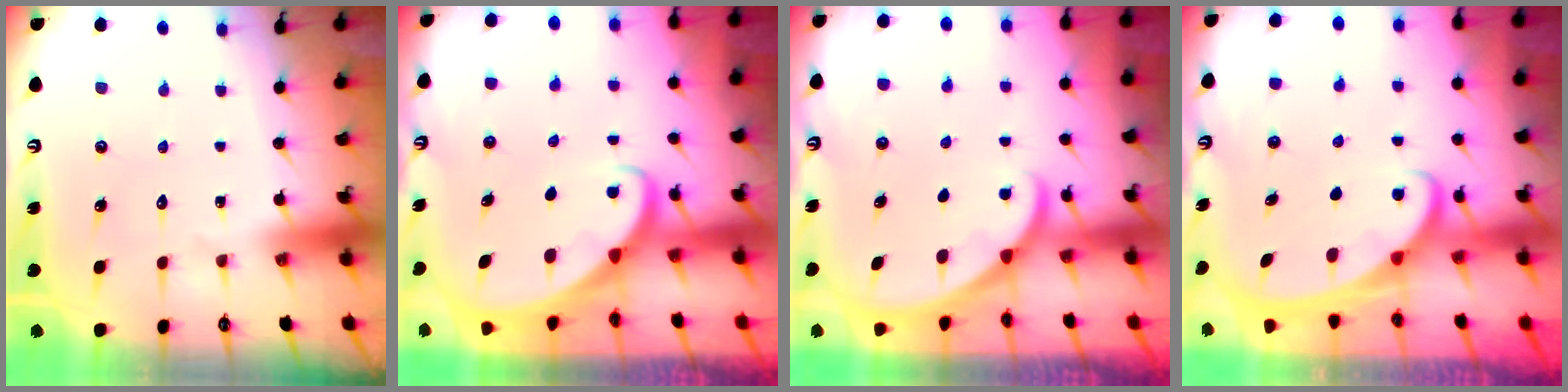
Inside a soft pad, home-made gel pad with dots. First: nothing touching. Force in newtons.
{"total": 2.4, "press": 2.4, "slide": 0.2}
{"total": 2.8, "press": 2.8, "slide": 0.1}
{"total": 2.3, "press": 2.3, "slide": 0.3}